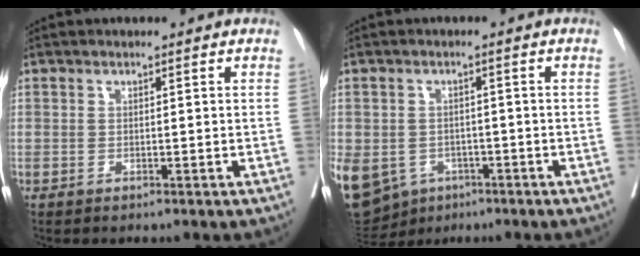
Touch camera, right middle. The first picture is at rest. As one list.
[{"total": 24.1, "force": [-9.9, 19.5, 10.0], "torque": [-0.358, -0.017, -0.137]}]